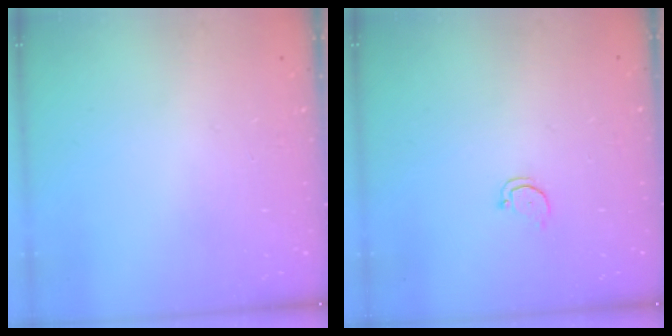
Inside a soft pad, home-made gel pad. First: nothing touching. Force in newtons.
{"total": 2.2, "press": 2.2, "slide": 0.2}